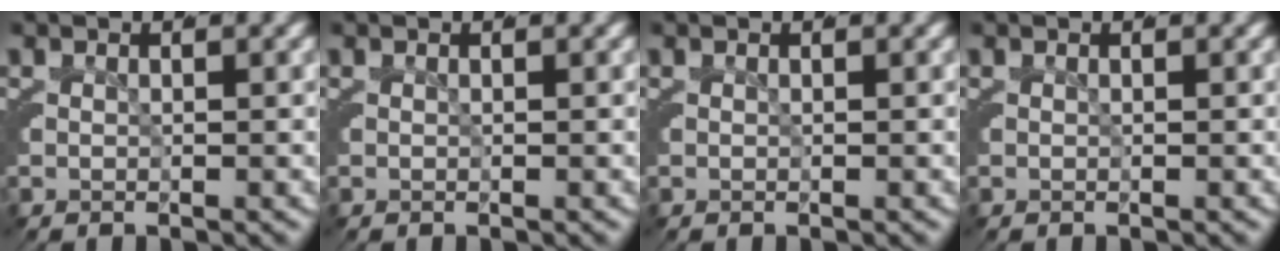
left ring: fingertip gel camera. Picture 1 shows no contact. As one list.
[{"total": 0.0}, {"total": 0.0}, {"total": 0.0}]